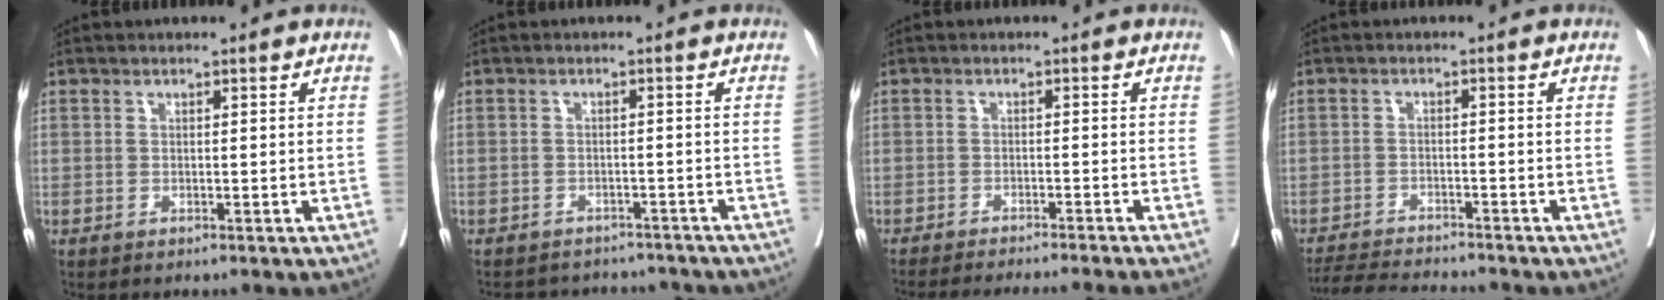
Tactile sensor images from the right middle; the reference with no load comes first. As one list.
[{"total": 9.5, "force": [-8.8, 3.1, 1.4], "torque": [-0.023, 0.012, -0.097]}, {"total": 13.4, "force": [-12.1, -1.0, 5.5], "torque": [-0.058, -0.035, -0.165]}, {"total": 7.5, "force": [-7.2, -0.2, 1.9], "torque": [-0.030, -0.013, -0.121]}]